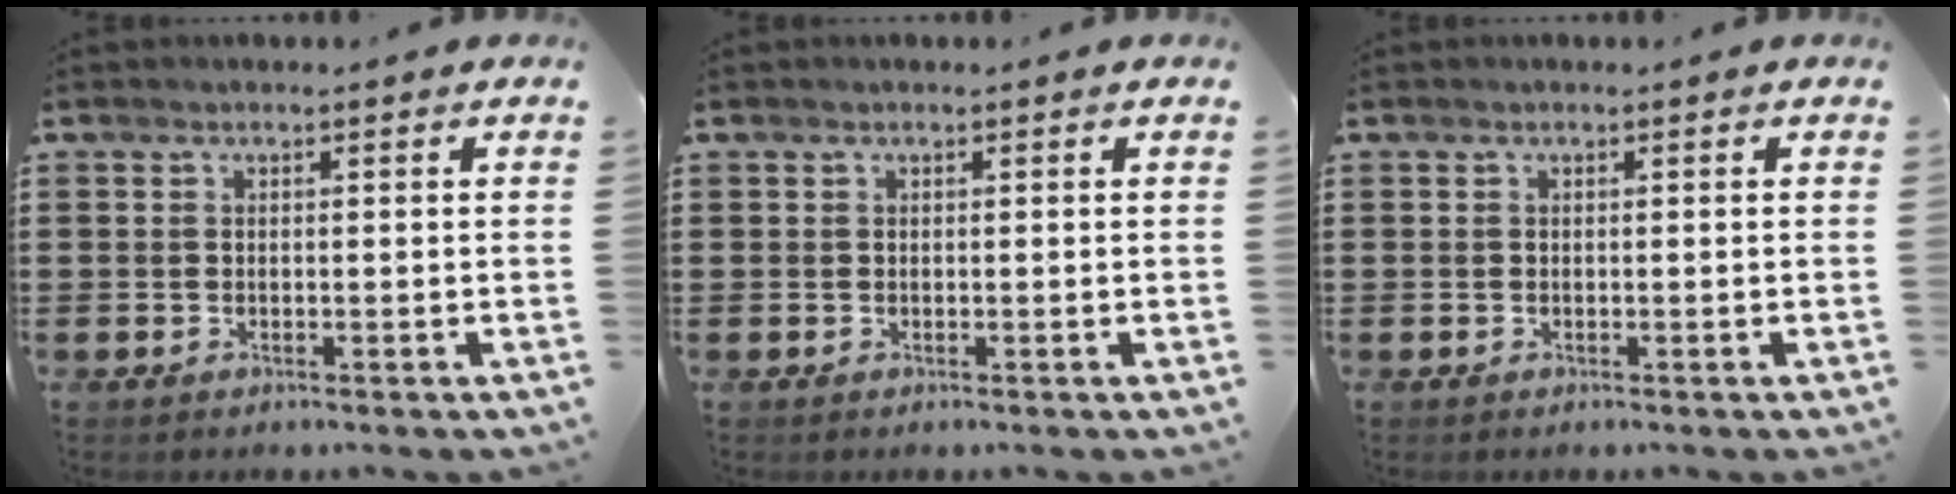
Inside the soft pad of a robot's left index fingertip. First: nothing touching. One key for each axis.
{"total": 0.0}
{"total": 0.0}